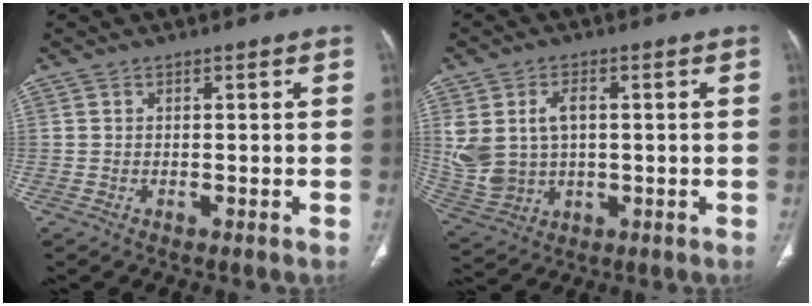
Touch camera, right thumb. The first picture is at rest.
{"total": 9.1, "force": [1.7, 5.9, 6.7], "torque": [-0.143, -0.002, 0.050]}